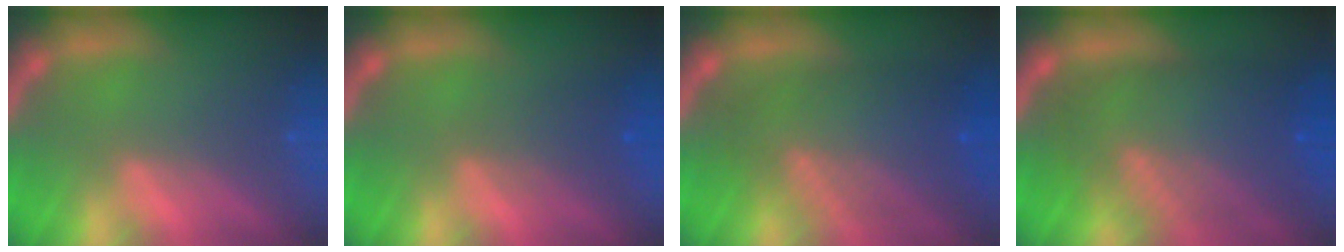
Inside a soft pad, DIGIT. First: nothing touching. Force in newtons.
{"total": 2.5}
{"total": 8.0}
{"total": 9.6}